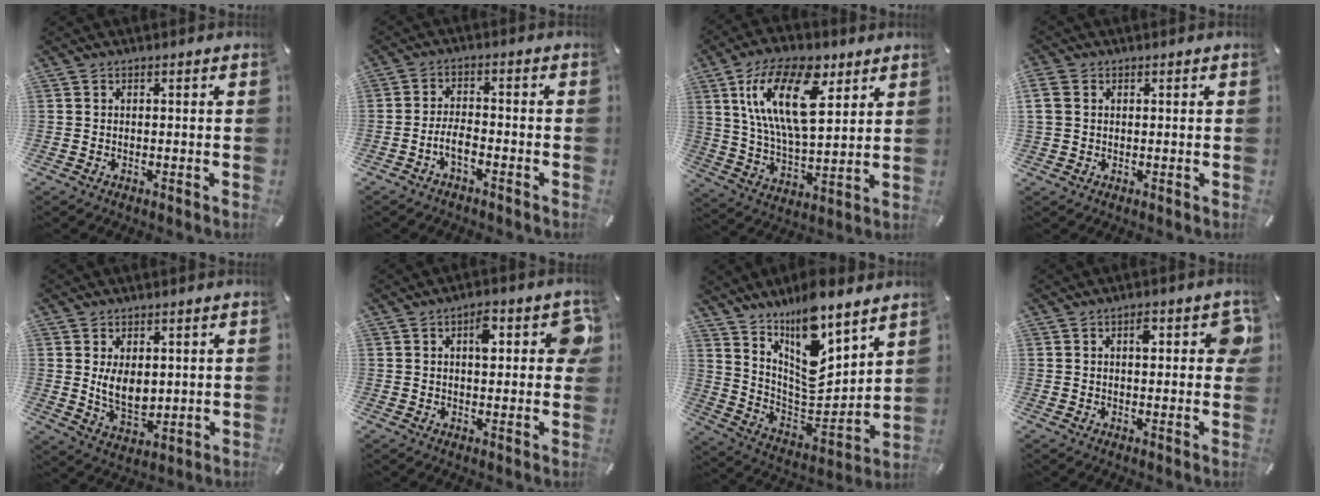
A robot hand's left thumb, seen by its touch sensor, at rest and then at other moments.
{"total": 4.3, "force": [-2.5, 1.7, 3.0], "torque": [-0.056, 0.013, -0.046]}
{"total": 19.7, "force": [9.1, 9.3, 14.8], "torque": [-0.306, -0.019, 0.150]}
{"total": 2.9, "force": [0.9, 2.4, 1.5], "torque": [-0.030, 0.005, 0.017]}
{"total": 7.6, "force": [1.5, 5.1, 5.4], "torque": [-0.102, -0.008, 0.024]}
{"total": 8.0, "force": [2.4, 3.5, 6.8], "torque": [-0.078, -0.011, 0.030]}
{"total": 14.4, "force": [10.0, 6.1, 8.4], "torque": [-0.146, -0.097, 0.179]}
{"total": 5.7, "force": [1.9, 2.3, 4.9], "torque": [-0.054, -0.011, 0.020]}